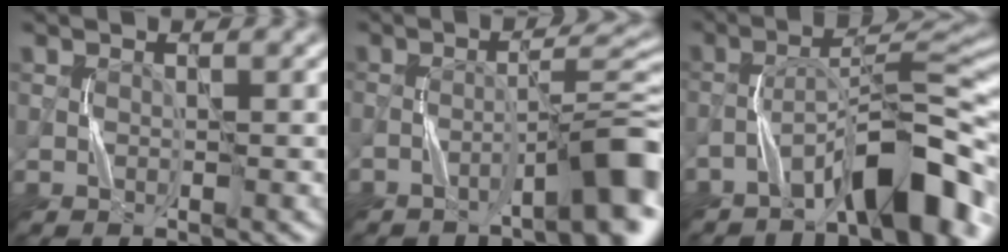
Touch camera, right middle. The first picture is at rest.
{"total": 6.4, "force": [-3.9, 0.8, 5.1], "torque": [-0.063, 0.022, -0.062]}
{"total": 8.2, "force": [-5.3, 1.9, 6.0], "torque": [-0.085, 0.020, -0.086]}